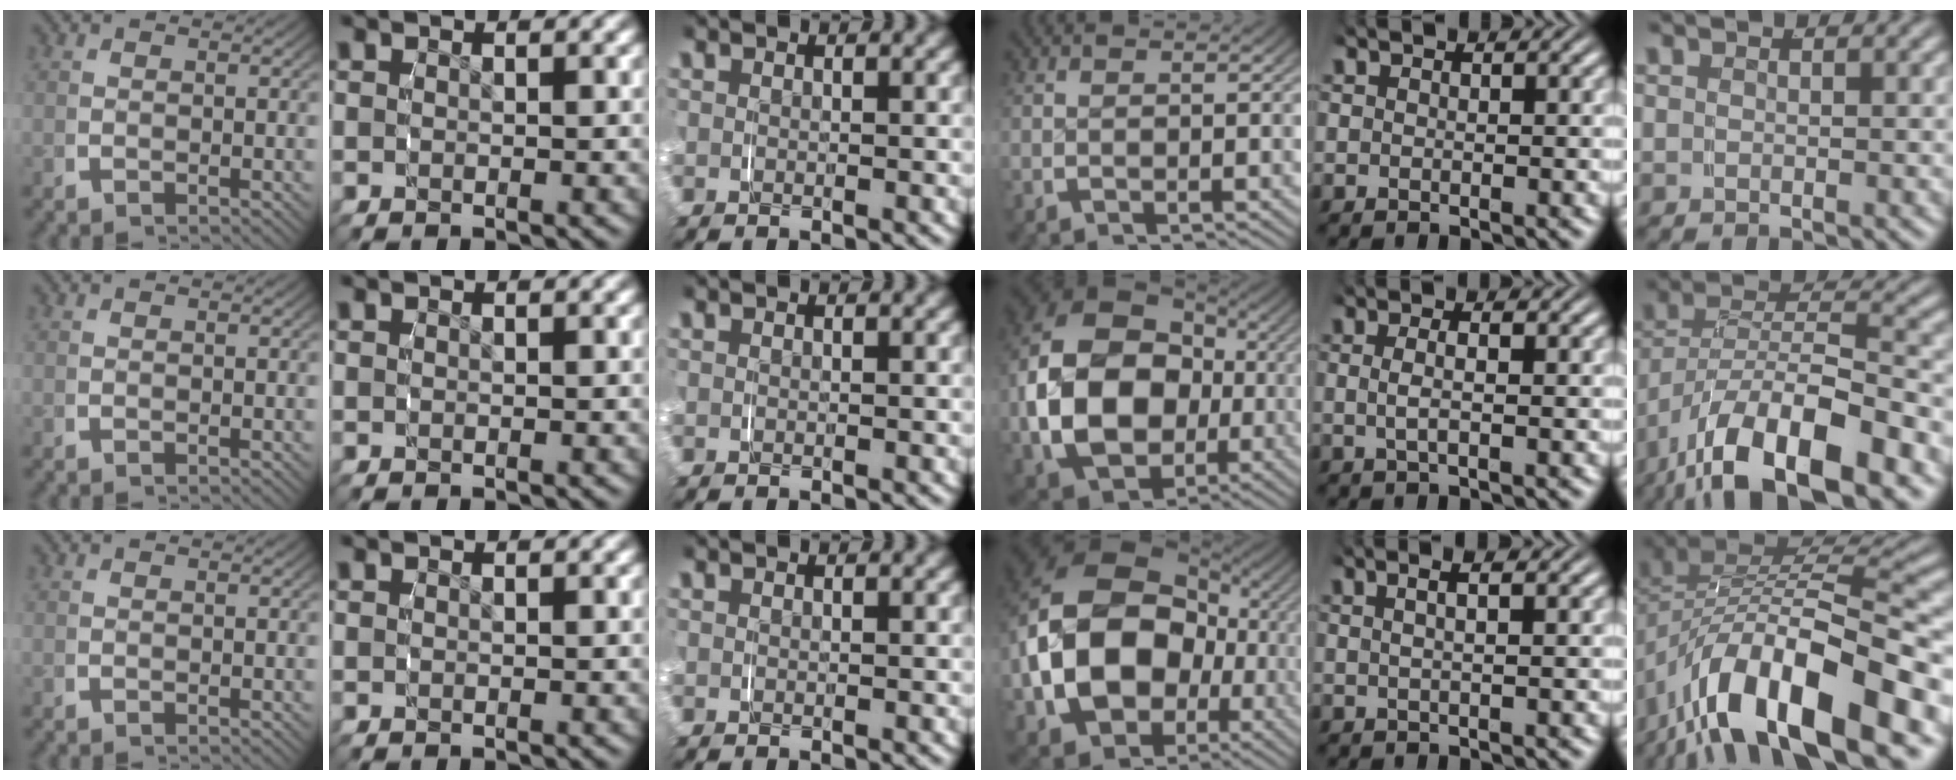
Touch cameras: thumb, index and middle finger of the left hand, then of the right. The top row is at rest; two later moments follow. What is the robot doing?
{"motion": "grasp_and_lifting", "object": "shorts"}